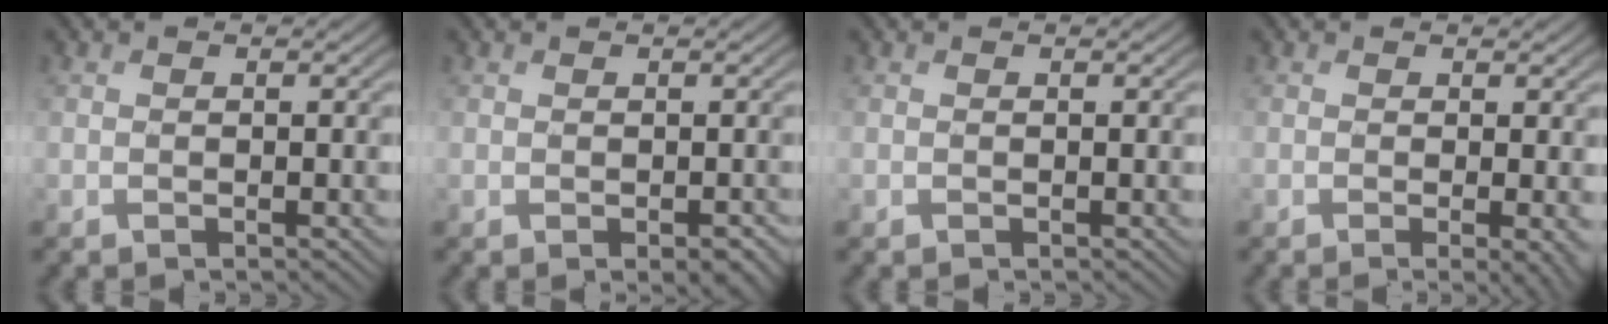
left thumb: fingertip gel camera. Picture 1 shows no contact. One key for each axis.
{"total": 1.9, "fx": -0.7, "fy": 1.0, "fz": 1.4, "tx": -0.020, "ty": -0.007, "tz": -0.006}
{"total": 0.0}
{"total": 2.8, "fx": -0.6, "fy": 0.6, "fz": 2.7, "tx": -0.042, "ty": -0.006, "tz": -0.012}